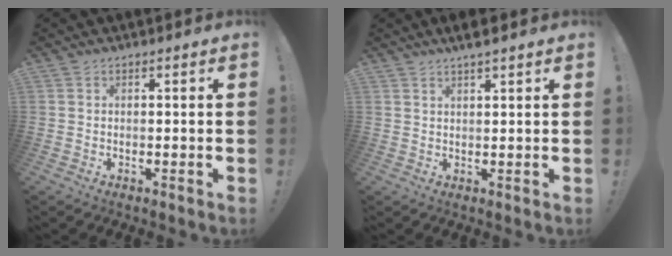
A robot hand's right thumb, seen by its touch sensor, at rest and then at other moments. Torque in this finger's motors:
{"motor_torque": [-0.25, 2.32, 0.99, 0.74, -0.03]}